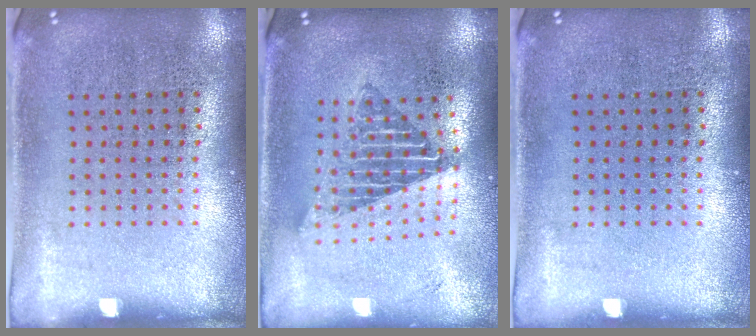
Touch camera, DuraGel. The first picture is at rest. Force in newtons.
{"total": 1.6, "press": 1.3, "slide": 0.9}
{"total": 0.0}